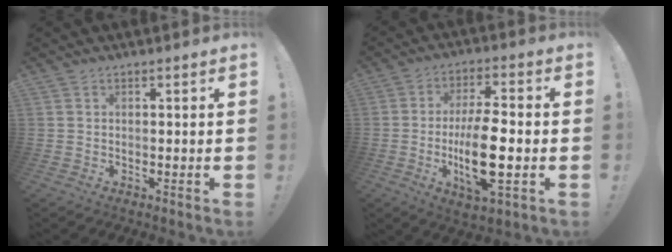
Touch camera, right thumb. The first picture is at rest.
{"total": 14.3, "force": [-2.7, 4.6, 13.2], "torque": [-0.246, -0.002, -0.048]}